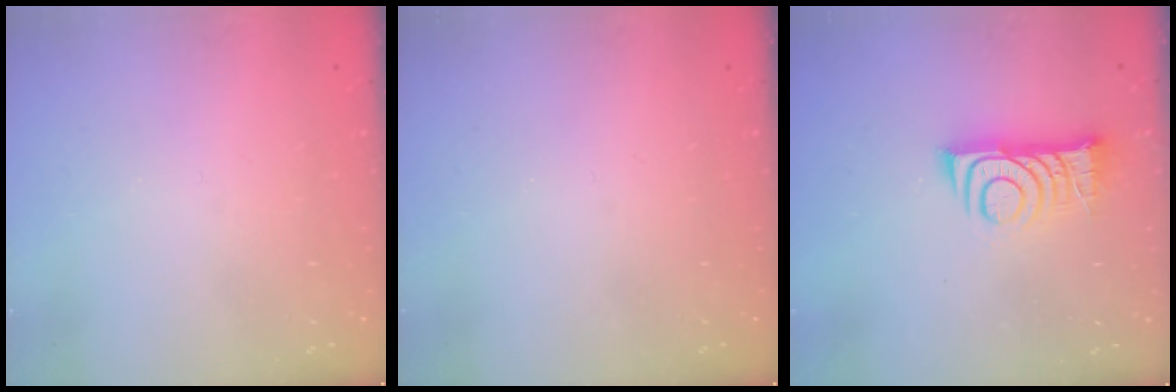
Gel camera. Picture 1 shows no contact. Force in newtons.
{"total": 0.0}
{"total": 10.8, "press": 10.8, "slide": 0.9}